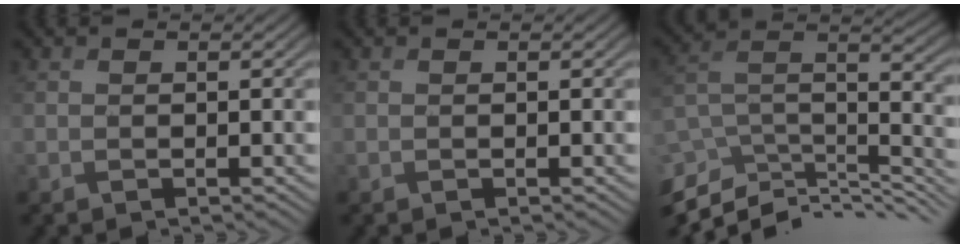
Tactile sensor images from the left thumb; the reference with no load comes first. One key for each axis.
{"total": 0.0}
{"total": 12.0, "fx": -7.7, "fy": 5.5, "fz": 7.5, "tx": -0.192, "ty": -0.006, "tz": -0.130}